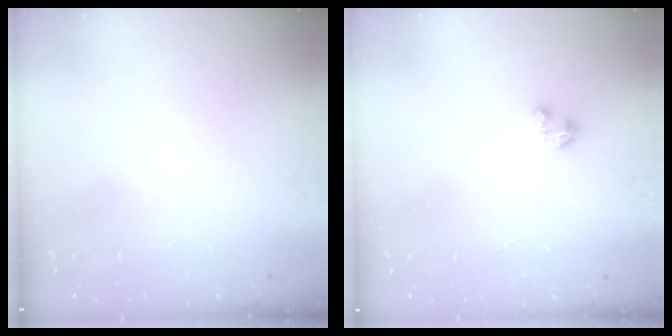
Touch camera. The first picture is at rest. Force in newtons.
{"total": 1.2, "press": 1.2, "slide": 0.2}